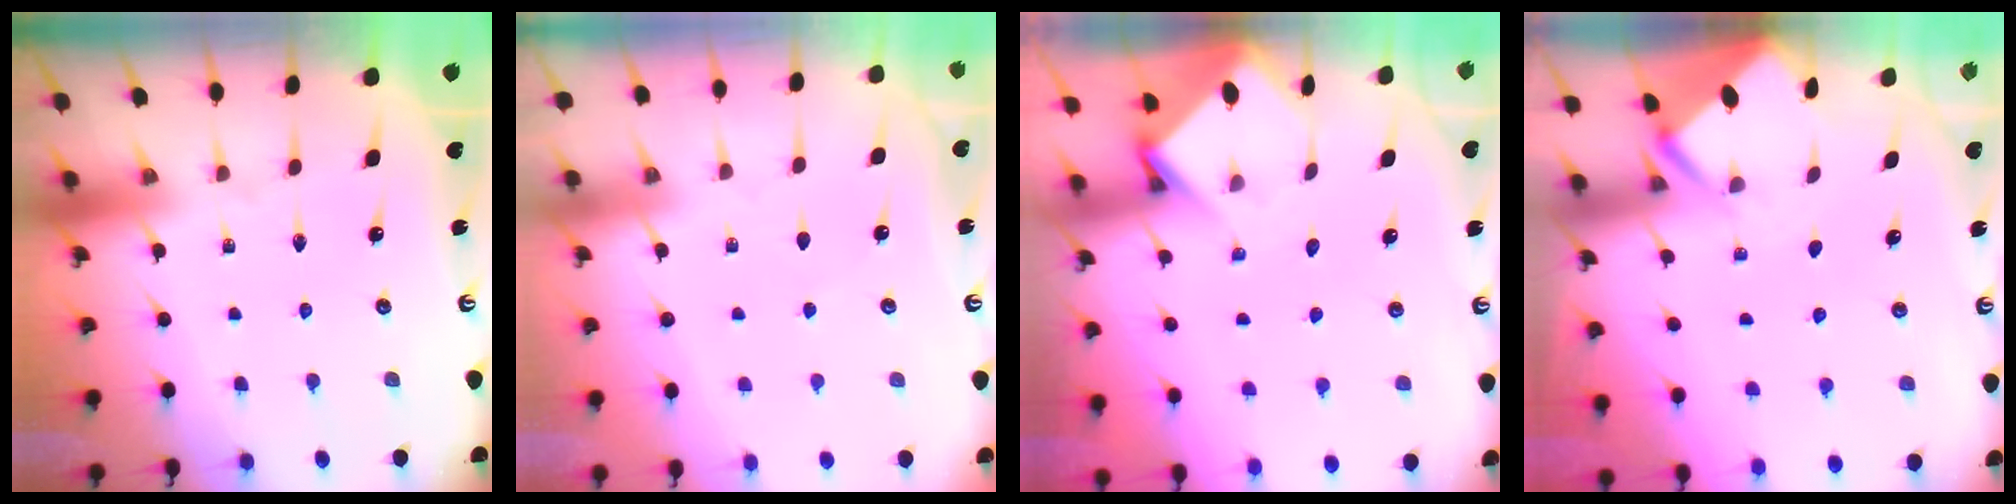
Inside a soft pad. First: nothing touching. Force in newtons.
{"total": 2.1, "press": 2.0, "slide": 0.3}
{"total": 3.7, "press": 3.7, "slide": 0.3}
{"total": 2.8, "press": 2.8, "slide": 0.2}